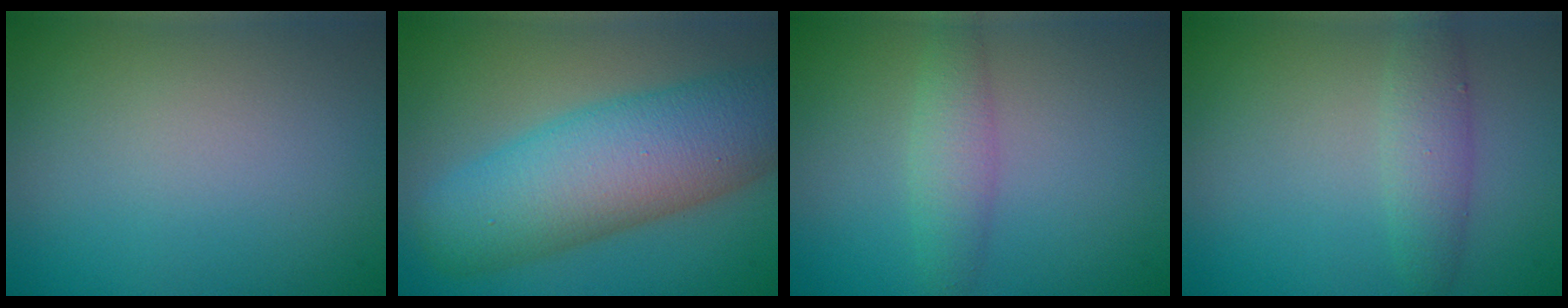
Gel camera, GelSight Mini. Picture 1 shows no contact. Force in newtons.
{"total": 9.7, "press": 9.7, "slide": 0.2}
{"total": 2.4, "press": 2.4, "slide": 0.1}
{"total": 2.4, "press": 2.4, "slide": 0.2}